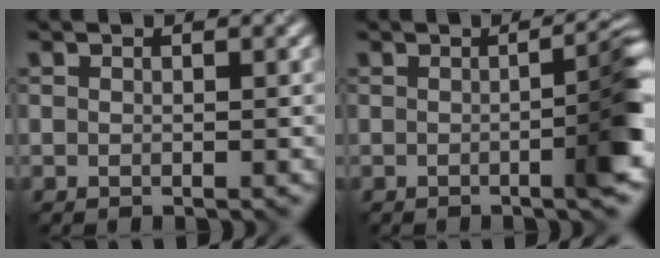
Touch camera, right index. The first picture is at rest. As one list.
[{"total": 5.4, "force": [-0.5, 1.0, 5.3], "torque": [-0.062, 0.010, -0.007]}]